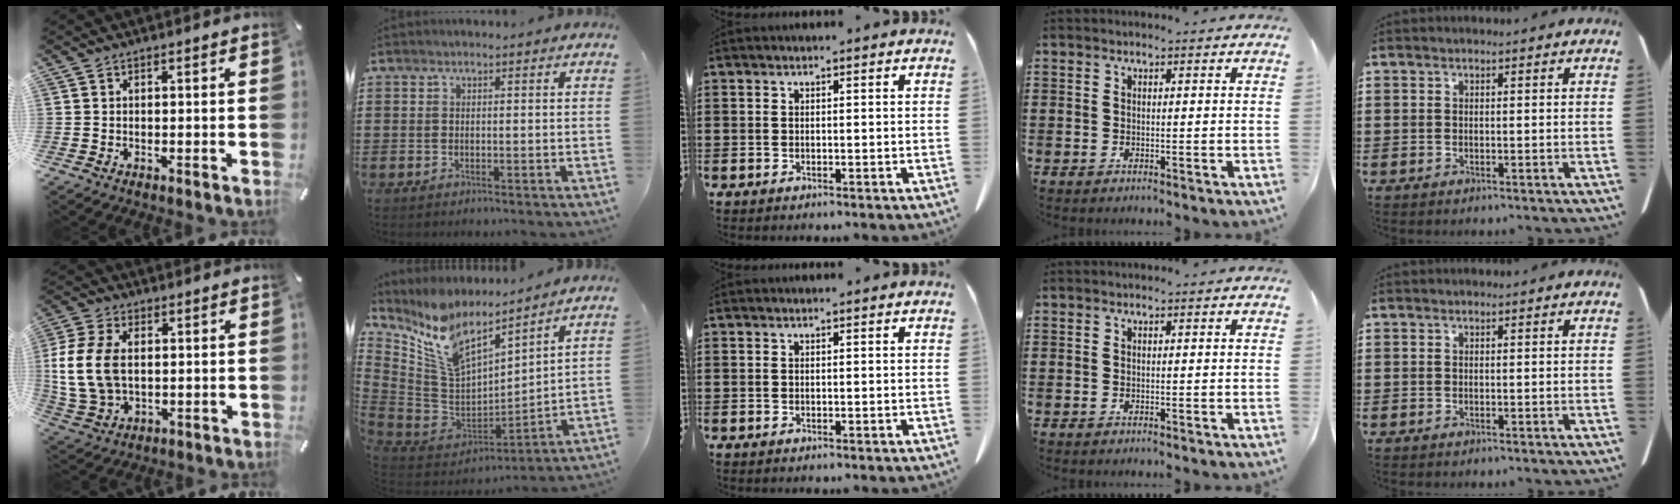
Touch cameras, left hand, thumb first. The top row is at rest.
{"thumb": {"total": 12.1, "force": [0.9, 8.4, 8.6], "torque": [-0.209, 0.007, 0.017]}, "index": {"total": 10.4, "force": [7.9, 3.5, 5.9], "torque": [-0.162, -0.062, 0.135]}}